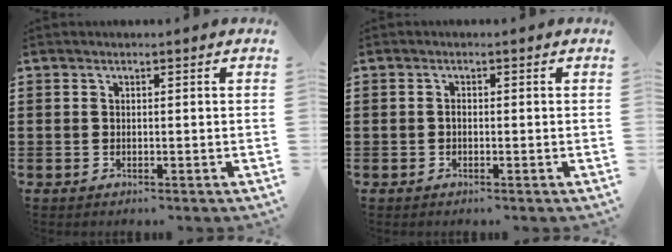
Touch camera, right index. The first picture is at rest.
{"total": 0.8, "force": [-0.3, 0.4, 0.6], "torque": [-0.013, -0.002, -0.005]}